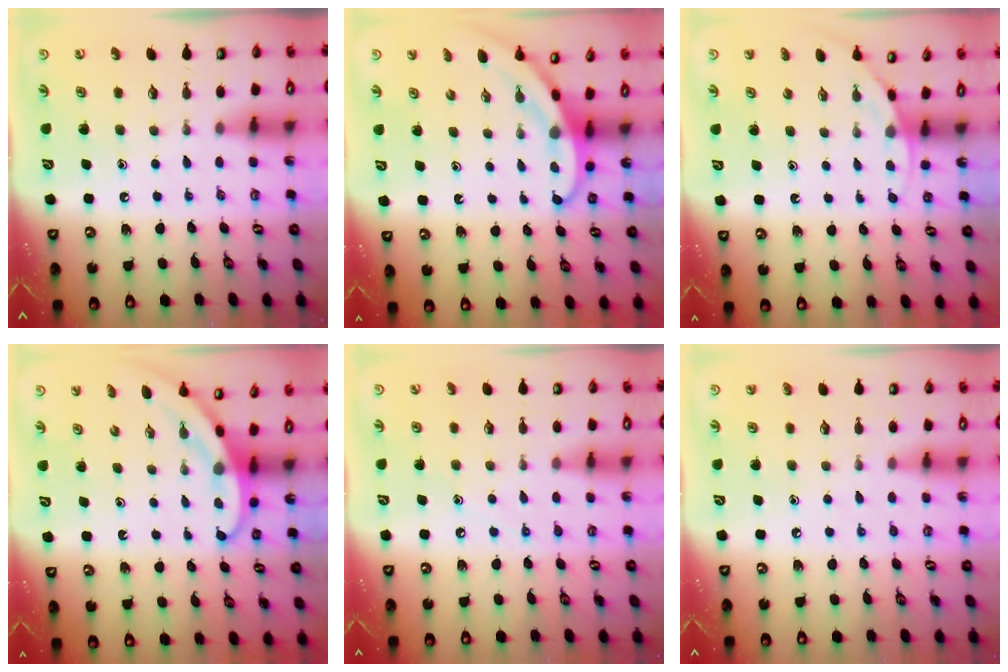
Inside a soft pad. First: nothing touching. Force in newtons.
{"total": 4.1, "press": 4.1, "slide": 0.3}
{"total": 3.7, "press": 3.7, "slide": 0.1}
{"total": 4.1, "press": 4.1, "slide": 0.3}
{"total": 5.8, "press": 5.8, "slide": 0.8}
{"total": 4.2, "press": 4.0, "slide": 1.0}